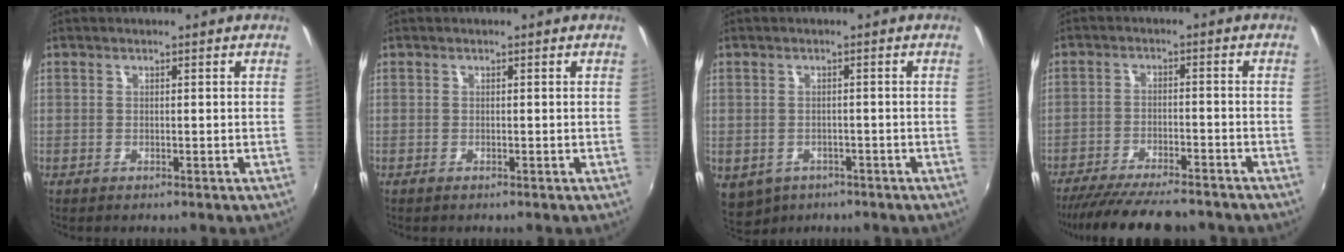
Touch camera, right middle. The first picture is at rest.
{"total": 0.0}
{"total": 6.3, "force": [-3.4, 4.6, 2.8], "torque": [-0.064, -0.023, -0.039]}
{"total": 14.9, "force": [-12.9, 3.1, 6.9], "torque": [-0.143, -0.028, -0.200]}